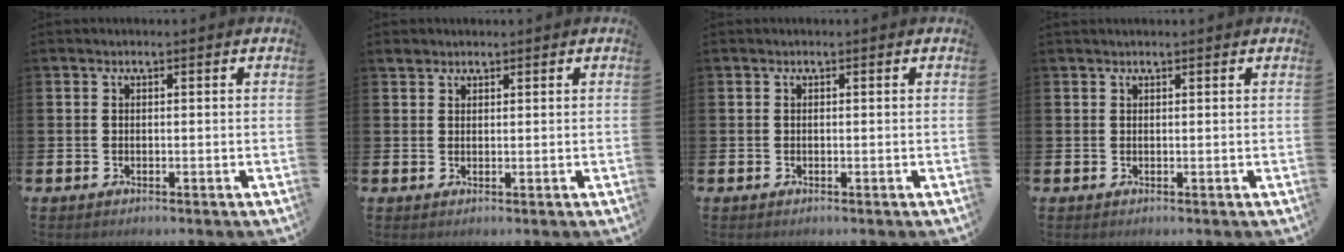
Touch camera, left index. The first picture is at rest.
{"total": 1.6, "force": [1.5, 0.7, 0.0], "torque": [0.014, -0.002, 0.025]}
{"total": 0.0}
{"total": 0.7, "force": [0.6, 0.0, 0.2], "torque": [0.003, -0.003, 0.009]}